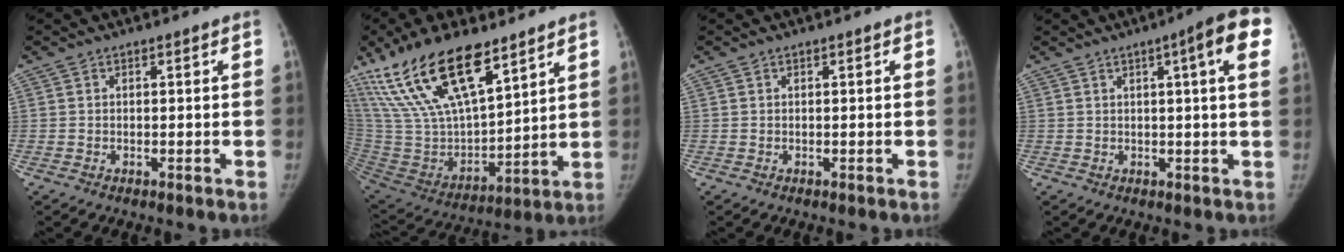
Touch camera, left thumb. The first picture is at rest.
{"total": 25.1, "force": [16.1, 9.9, 16.5], "torque": [-0.302, -0.048, 0.308]}
{"total": 0.0}
{"total": 9.3, "force": [3.4, 0.9, 8.6], "torque": [-0.100, 0.004, 0.033]}